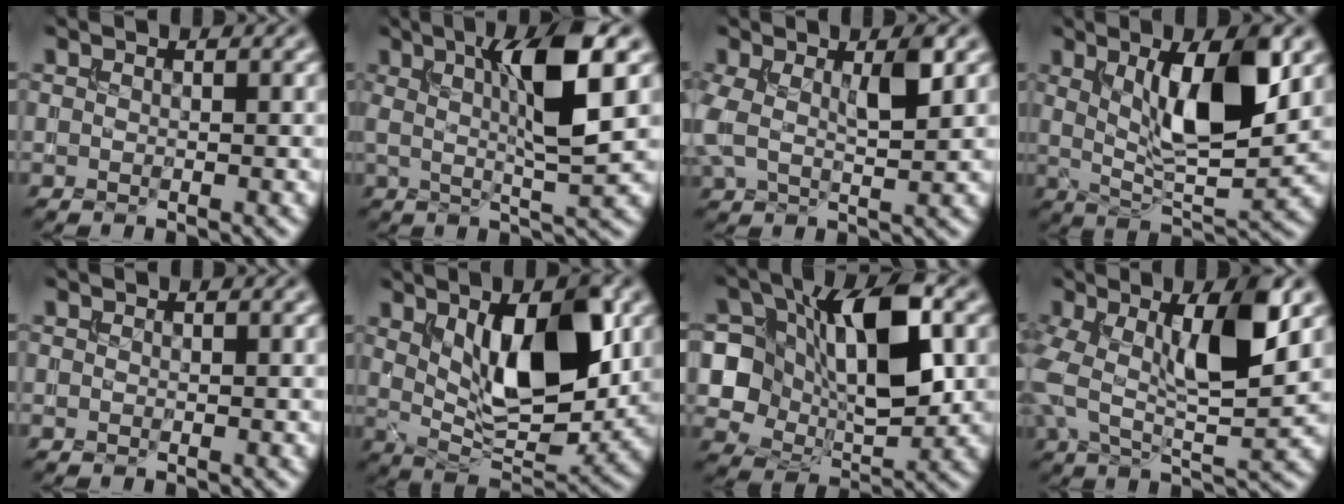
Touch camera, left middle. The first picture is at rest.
{"total": 7.6, "force": [2.1, 1.2, 7.2], "torque": [-0.113, 0.003, 0.035]}
{"total": 4.3, "force": [1.0, 1.7, 3.8], "torque": [-0.086, 0.002, 0.016]}
{"total": 8.8, "force": [2.5, 2.6, 8.1], "torque": [-0.136, -0.017, 0.048]}
{"total": 0.0}
{"total": 10.1, "force": [2.9, 4.0, 8.8], "torque": [-0.142, -0.009, 0.051]}
{"total": 10.3, "force": [1.8, 6.2, 8.0], "torque": [-0.129, 0.007, 0.027]}
{"total": 9.1, "force": [1.5, 3.3, 8.4], "torque": [-0.155, 0.006, 0.021]}